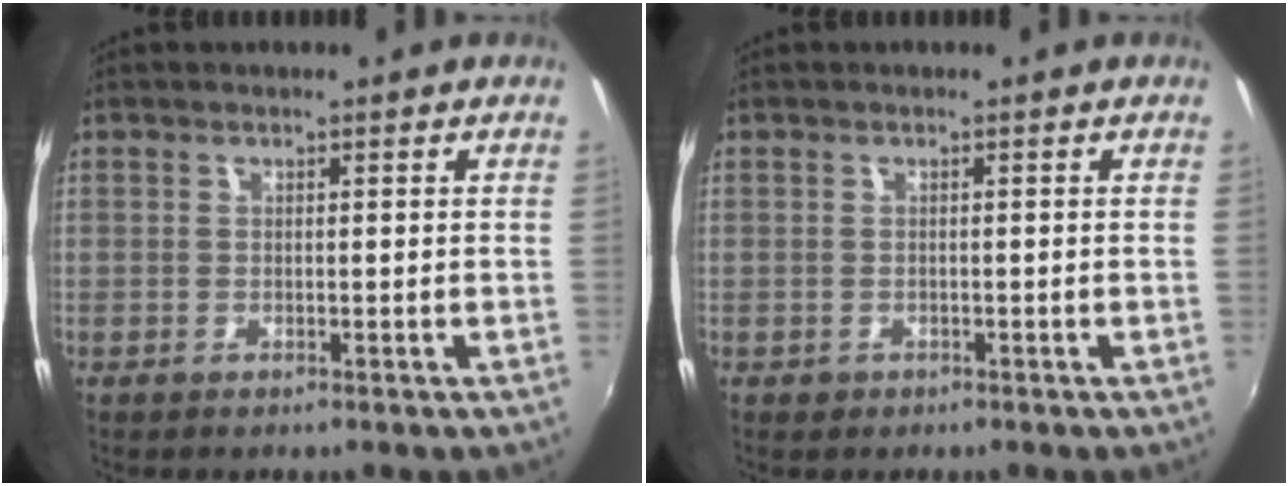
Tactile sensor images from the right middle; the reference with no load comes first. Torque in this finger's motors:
{"motor_torque": [0.19, -0.12, -0.06, 0.00]}